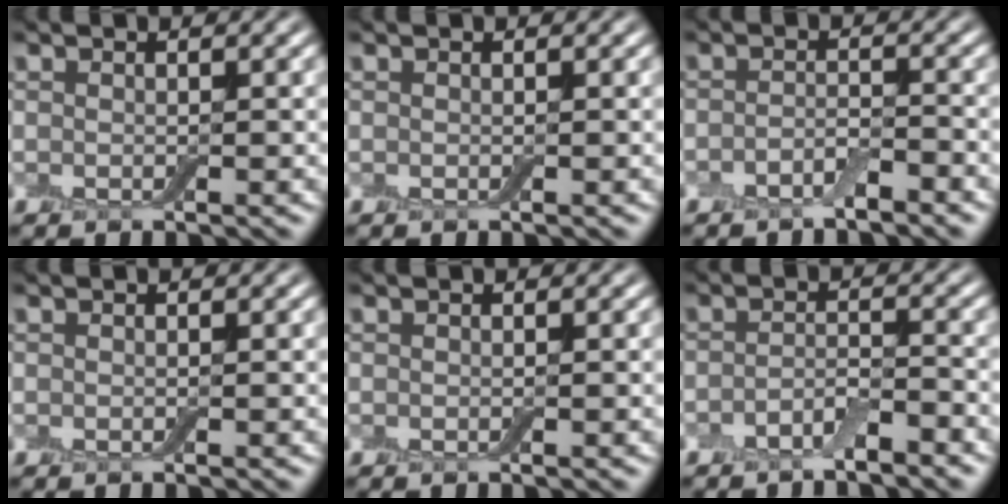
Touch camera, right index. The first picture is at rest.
{"total": 0.0}
{"total": 1.8, "force": [-1.3, 0.5, 1.1], "torque": [-0.024, 0.003, -0.030]}
{"total": 0.0}
{"total": 0.0}
{"total": 2.4, "force": [-1.7, 0.6, 1.6], "torque": [-0.032, 0.004, -0.038]}